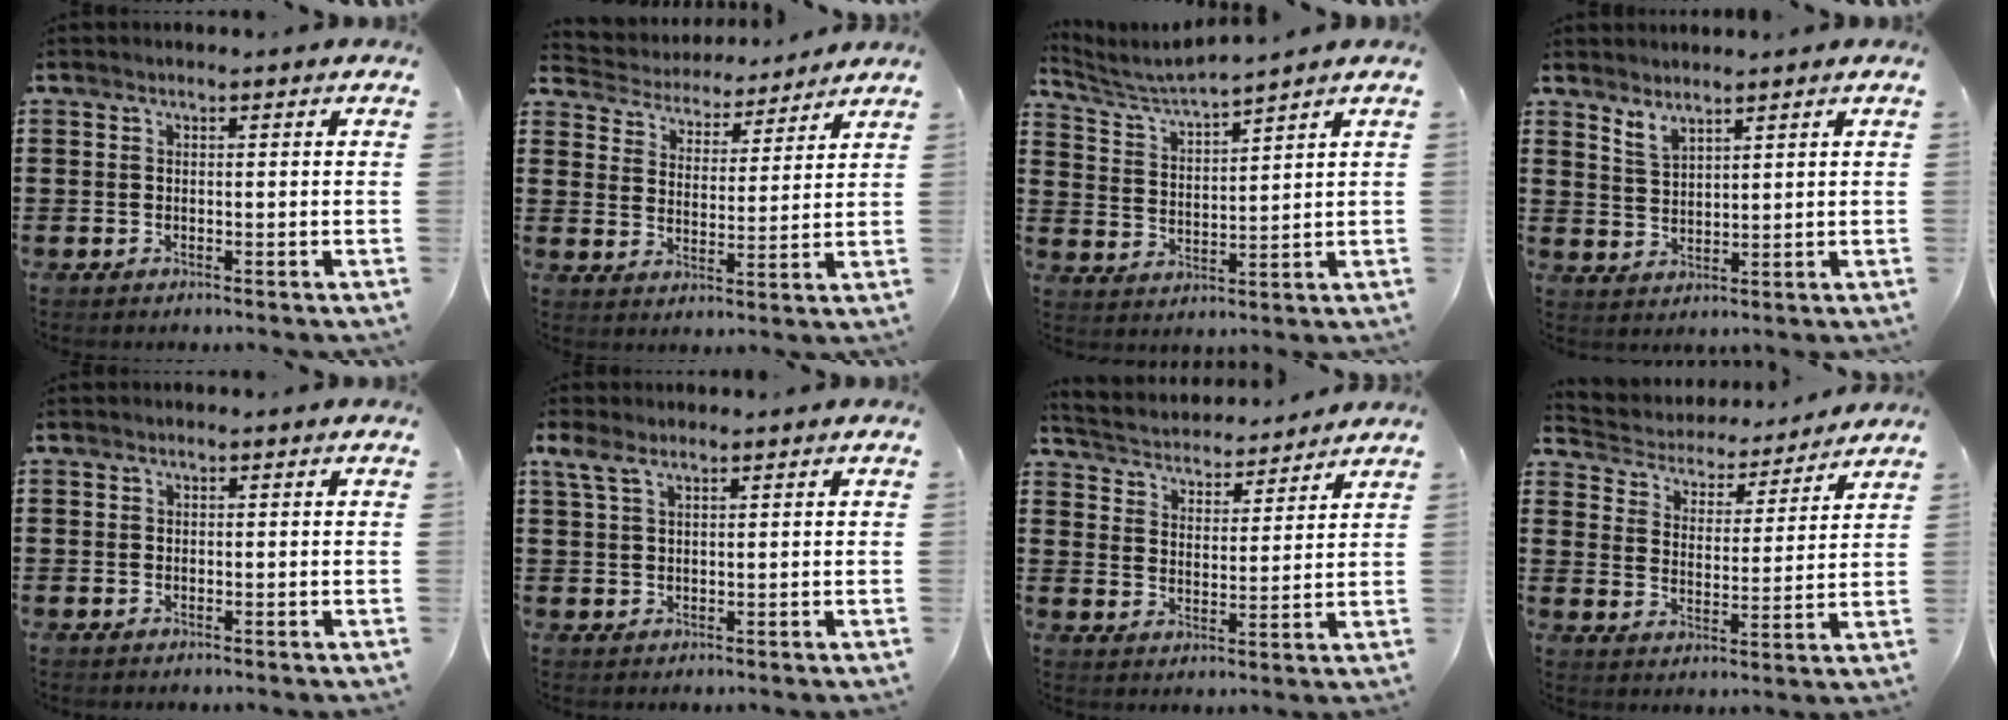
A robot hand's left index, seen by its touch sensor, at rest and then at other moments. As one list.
[{"total": 4.1, "force": [4.1, 0.4, -0.3], "torque": [-0.023, -0.033, 0.066]}, {"total": 3.8, "force": [3.6, -0.6, 1.2], "torque": [-0.040, -0.025, 0.057]}, {"total": 2.9, "force": [2.5, 0.8, 1.2], "torque": [-0.028, 0.000, 0.047]}, {"total": 0.0}, {"total": 2.8, "force": [1.5, 1.1, 2.1], "torque": [-0.048, 0.005, 0.027]}, {"total": 3.6, "force": [3.5, 0.3, -0.3], "torque": [-0.019, -0.031, 0.056]}, {"total": 4.0, "force": [4.0, 0.5, 0.0], "torque": [-0.027, -0.034, 0.063]}]